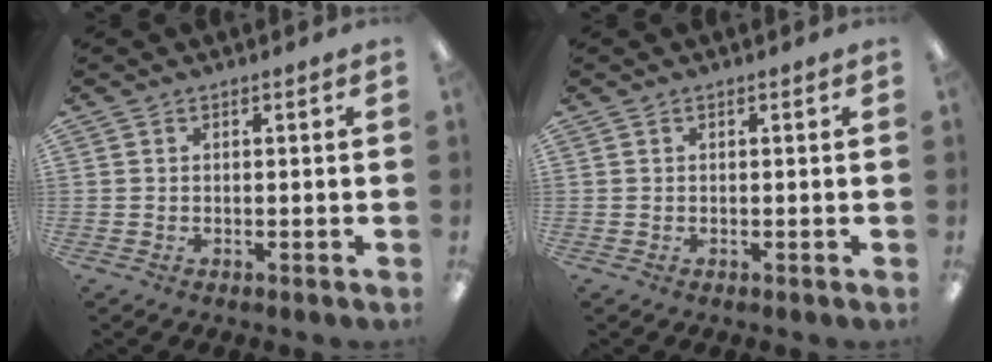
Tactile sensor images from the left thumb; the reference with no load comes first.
{"total": 0.0}